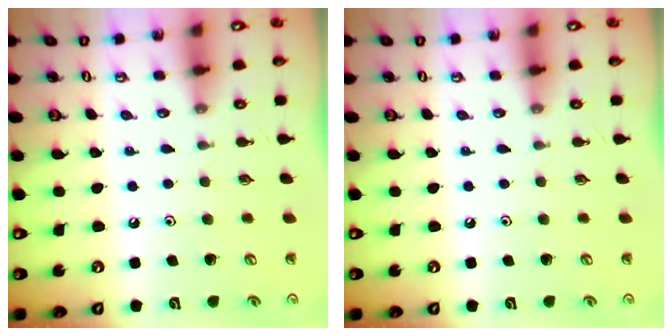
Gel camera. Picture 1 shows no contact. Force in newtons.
{"total": 0.0}